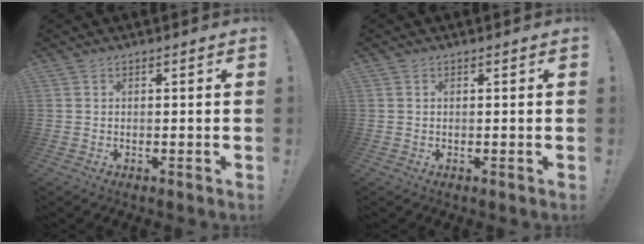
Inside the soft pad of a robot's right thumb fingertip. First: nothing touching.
{"total": 0.0}